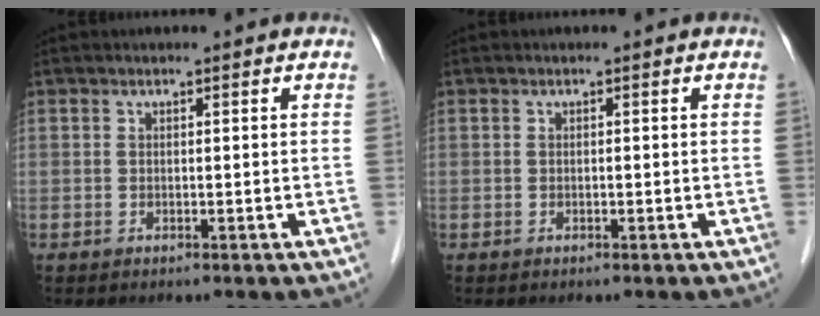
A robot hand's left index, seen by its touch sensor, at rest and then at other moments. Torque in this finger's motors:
{"motor_torque": [-0.13, -0.06, 0.00, 0.00]}